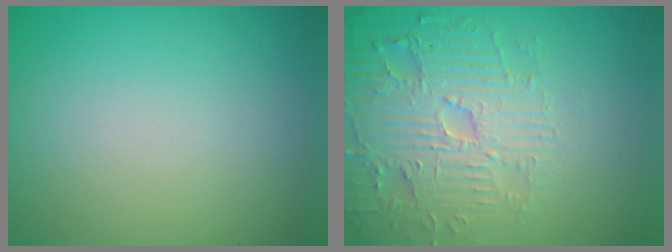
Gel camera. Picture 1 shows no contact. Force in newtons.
{"total": 4.8, "press": 4.7, "slide": 0.6}